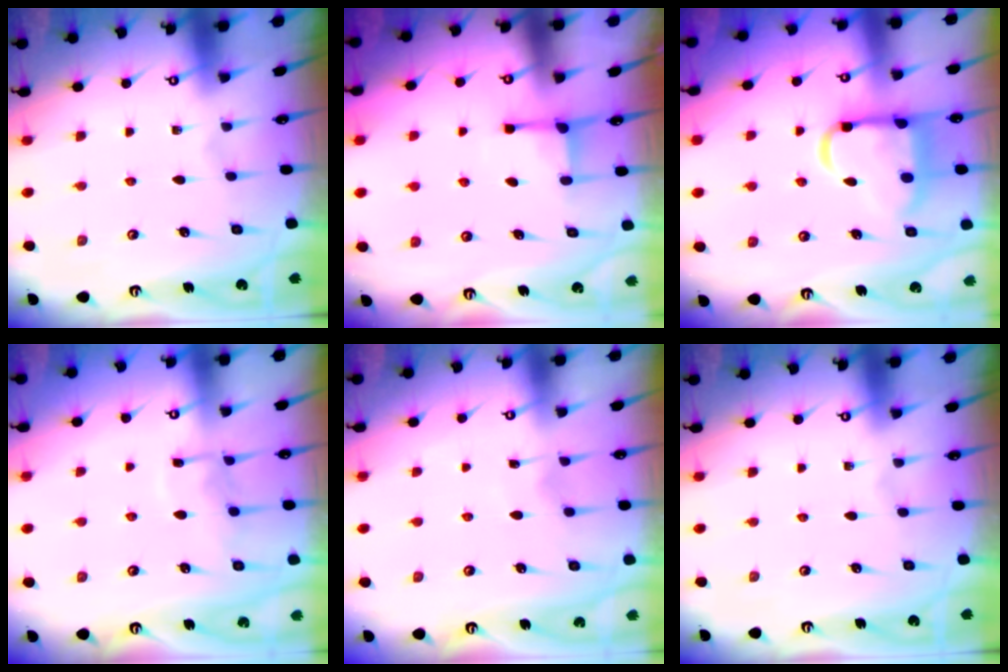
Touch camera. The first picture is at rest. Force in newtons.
{"total": 2.8, "press": 2.8, "slide": 0.6}
{"total": 13.3, "press": 13.2, "slide": 1.6}
{"total": 6.7, "press": 6.7, "slide": 0.5}
{"total": 3.1, "press": 3.1, "slide": 0.4}
{"total": 0.0}